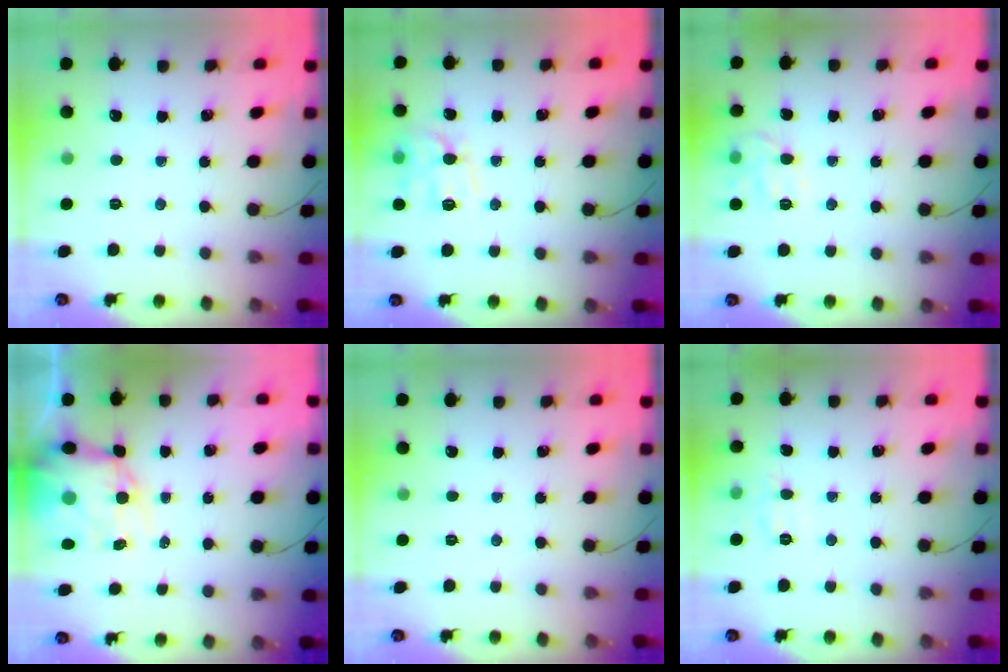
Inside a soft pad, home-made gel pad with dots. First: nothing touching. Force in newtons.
{"total": 12.0, "press": 12.0, "slide": 0.1}
{"total": 10.4, "press": 10.4, "slide": 0.7}
{"total": 11.7, "press": 11.3, "slide": 3.2}
{"total": 0.0}
{"total": 6.3, "press": 6.1, "slide": 1.5}